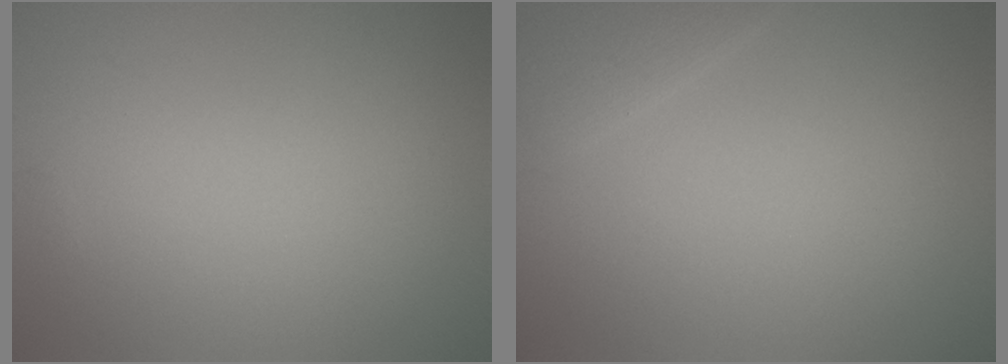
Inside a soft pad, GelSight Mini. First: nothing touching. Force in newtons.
{"total": 1.3, "press": 1.3, "slide": 0.1}